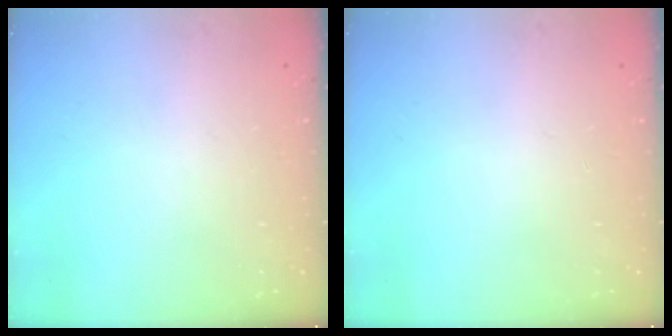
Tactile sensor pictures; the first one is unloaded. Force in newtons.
{"total": 0.0}